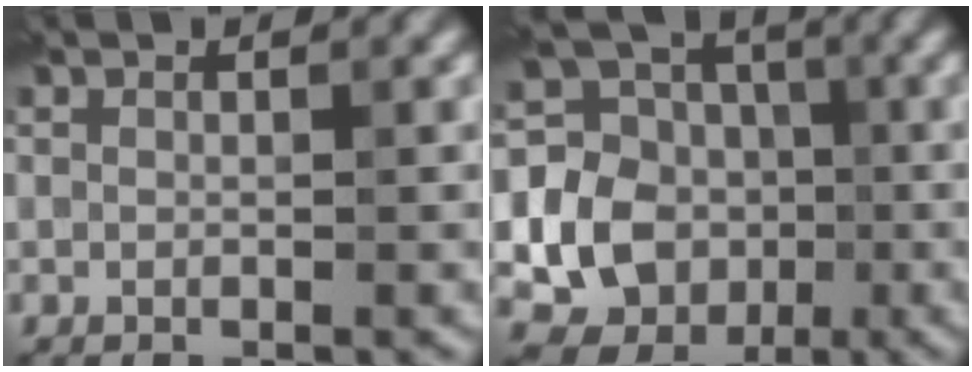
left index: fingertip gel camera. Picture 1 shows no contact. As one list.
[{"total": 11.4, "force": [-1.6, 10.5, 4.0], "torque": [-0.084, -0.007, -0.042]}]